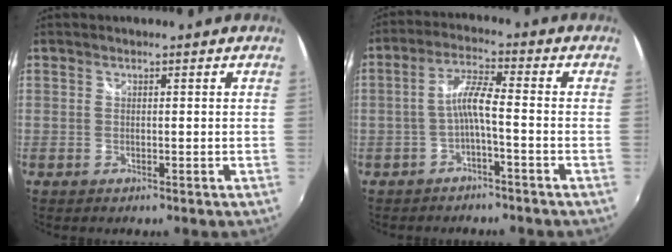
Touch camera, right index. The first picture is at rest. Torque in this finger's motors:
{"motor_torque": [0.83, -0.41, 0.47, 0.14]}